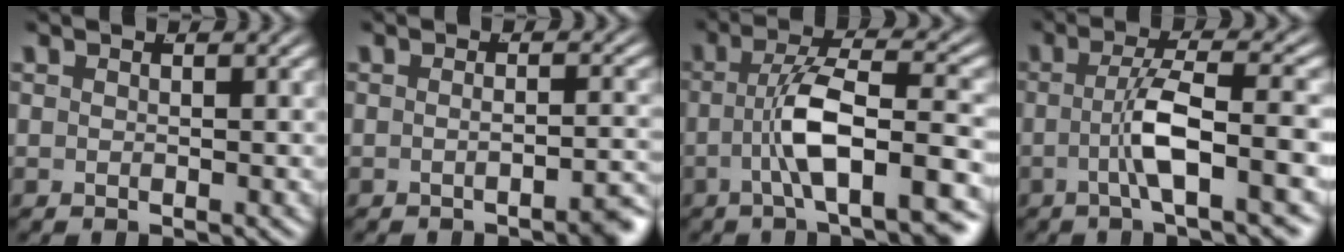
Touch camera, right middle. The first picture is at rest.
{"total": 2.7, "force": [-2.0, 0.3, 1.8], "torque": [-0.023, 0.001, -0.037]}
{"total": 6.2, "force": [-2.1, 1.3, 5.7], "torque": [-0.097, -0.003, -0.027]}
{"total": 4.7, "force": [-1.5, 0.1, 4.5], "torque": [-0.079, 0.001, -0.020]}